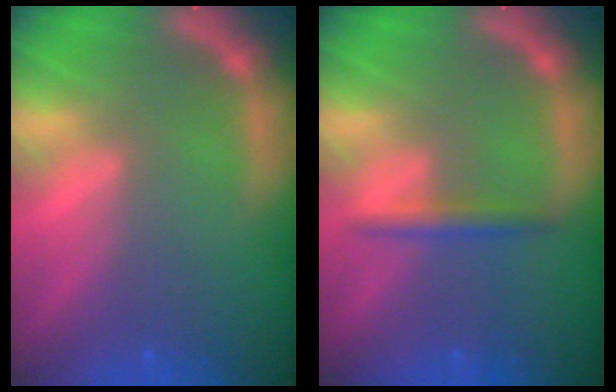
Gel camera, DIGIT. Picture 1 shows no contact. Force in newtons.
{"total": 1.9}